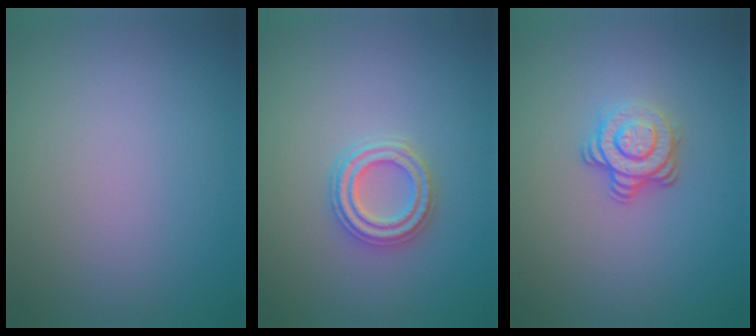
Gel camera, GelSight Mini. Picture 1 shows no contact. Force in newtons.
{"total": 2.7, "press": 2.5, "slide": 0.9}
{"total": 3.5, "press": 2.5, "slide": 2.4}